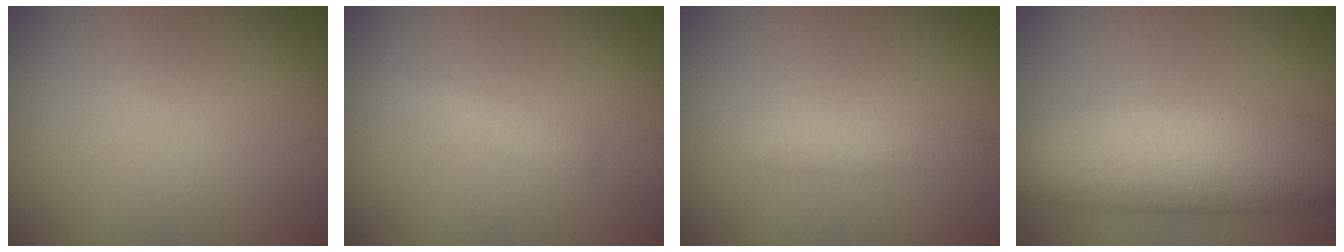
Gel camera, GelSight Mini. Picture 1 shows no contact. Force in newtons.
{"total": 1.4, "press": 1.4, "slide": 0.1}
{"total": 2.3, "press": 2.3, "slide": 0.1}
{"total": 11.1, "press": 11.1, "slide": 0.6}